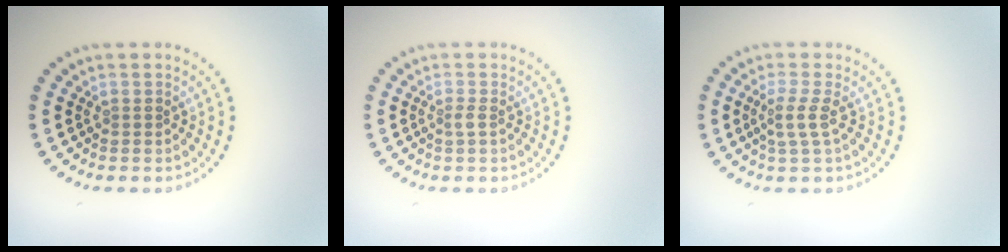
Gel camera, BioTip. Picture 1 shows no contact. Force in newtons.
{"total": 0.8, "press": 0.6, "slide": 0.6}
{"total": 2.0, "press": 1.6, "slide": 1.3}